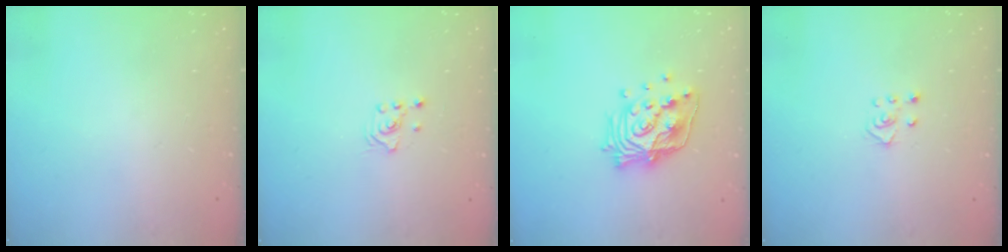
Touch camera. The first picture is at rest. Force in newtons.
{"total": 2.0, "press": 2.0, "slide": 0.2}
{"total": 16.8, "press": 16.7, "slide": 2.2}
{"total": 3.0, "press": 3.0, "slide": 0.3}